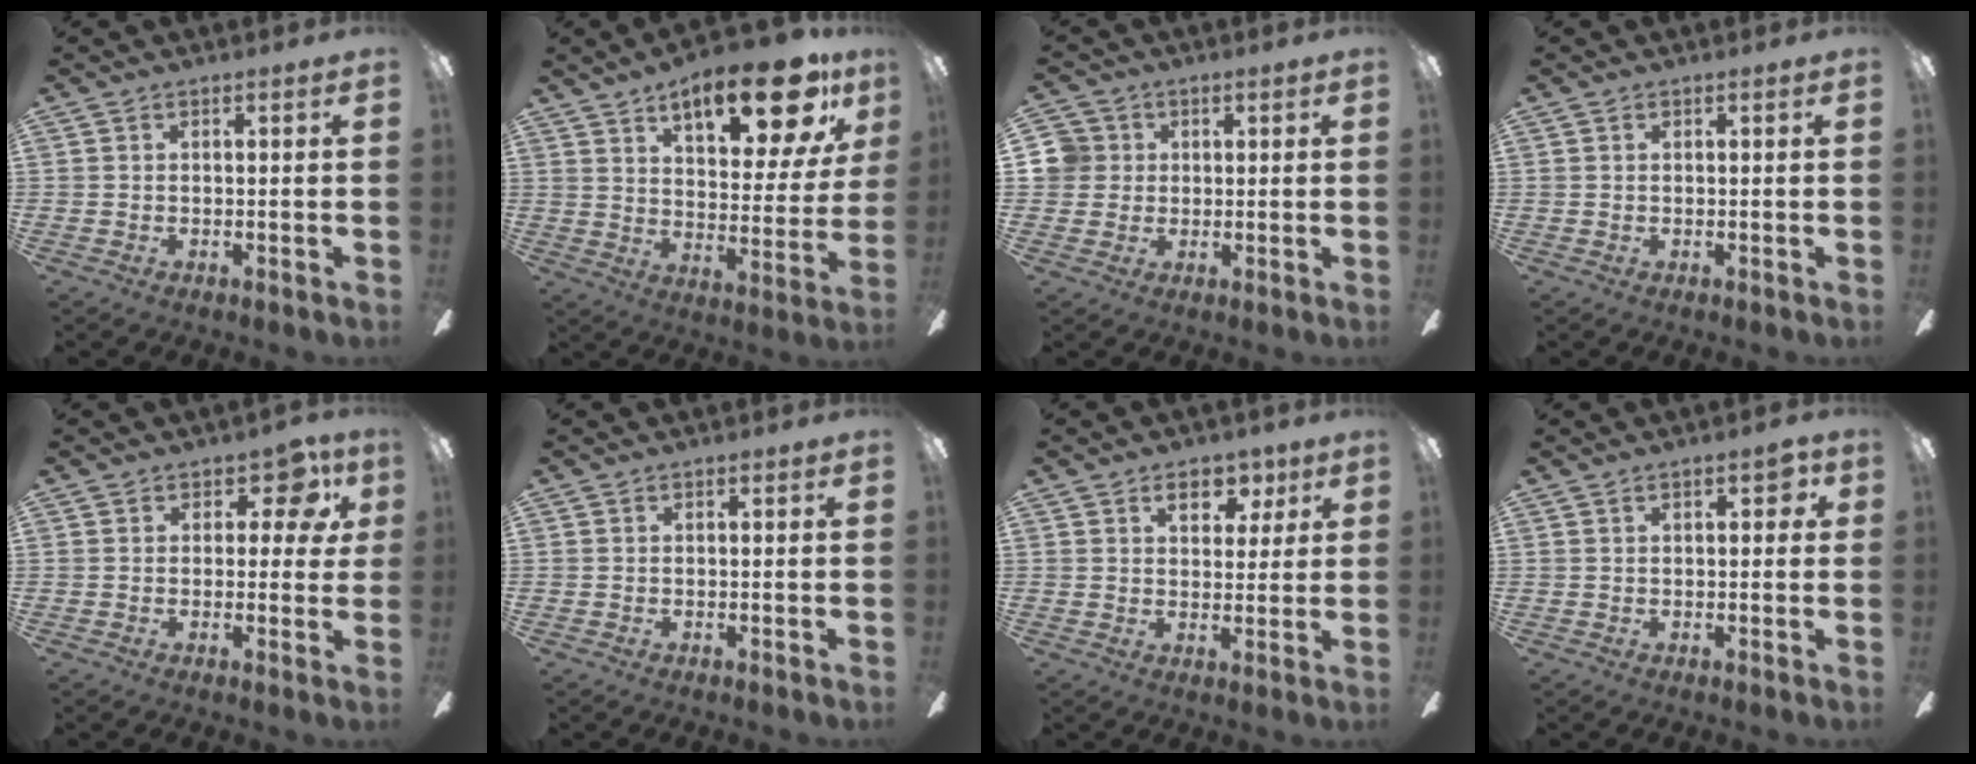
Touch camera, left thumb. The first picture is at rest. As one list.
[{"total": 19.4, "force": [12.7, 6.8, 13.0], "torque": [-0.190, -0.065, 0.202]}, {"total": 5.2, "force": [1.0, 5.0, 0.9], "torque": [-0.017, 0.009, 0.020]}, {"total": 0.0}, {"total": 6.9, "force": [3.2, 4.3, 4.3], "torque": [-0.053, -0.010, 0.053]}, {"total": 0.0}, {"total": 6.2, "force": [3.2, 4.0, 3.4], "torque": [-0.019, -0.010, 0.049]}, {"total": 3.8, "force": [1.6, 1.7, 3.0], "torque": [-0.038, -0.001, 0.021]}]